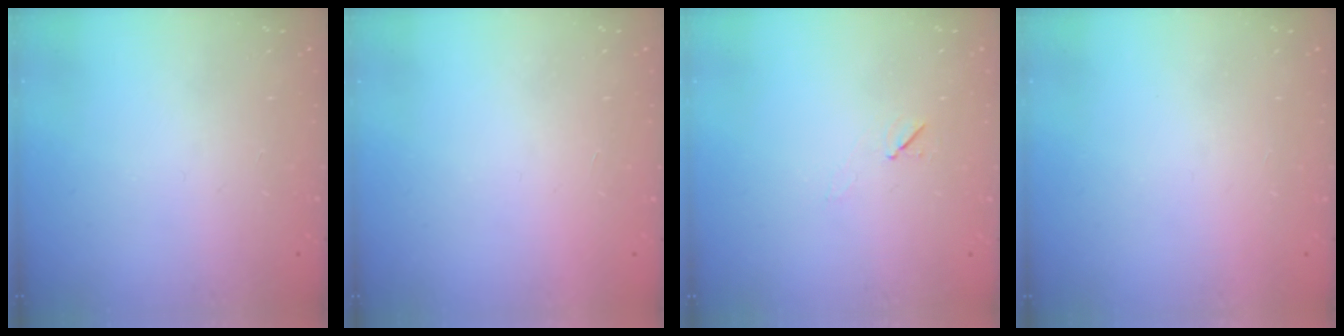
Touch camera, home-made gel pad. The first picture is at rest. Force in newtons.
{"total": 1.7, "press": 1.7, "slide": 0.1}
{"total": 4.8, "press": 4.4, "slide": 2.0}
{"total": 1.5, "press": 1.5, "slide": 0.1}